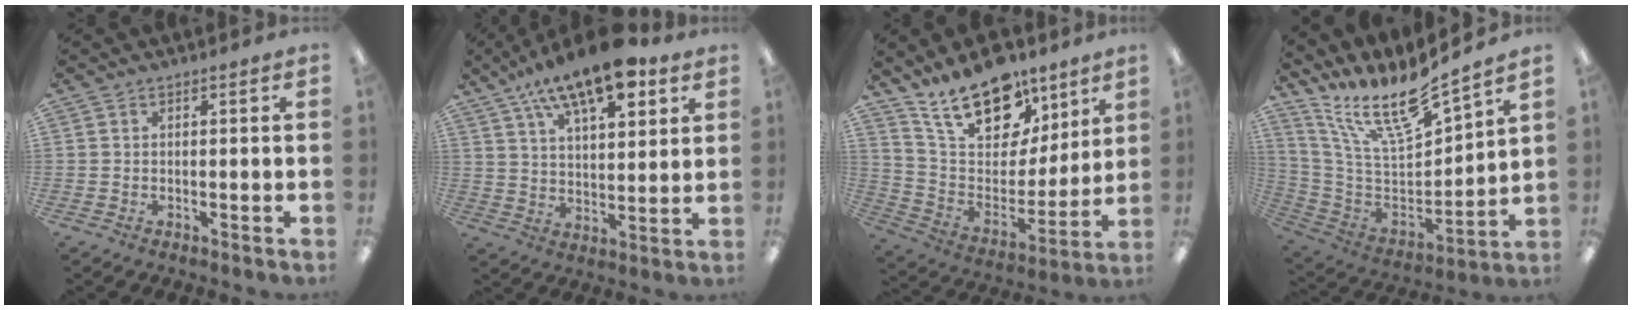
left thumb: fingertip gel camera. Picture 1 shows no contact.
{"total": 17.4, "force": [11.6, 6.6, 11.2], "torque": [-0.180, -0.056, 0.194]}
{"total": 19.9, "force": [14.4, 10.1, 9.3], "torque": [-0.172, -0.081, 0.262]}
{"total": 17.6, "force": [13.7, 3.9, 10.4], "torque": [-0.207, -0.098, 0.235]}